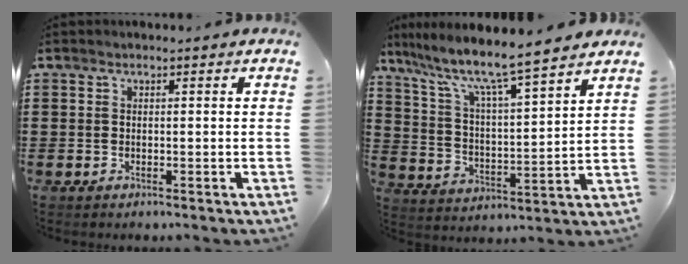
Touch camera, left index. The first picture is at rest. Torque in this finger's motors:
{"motor_torque": [2.14, 0.00, 0.05, -0.07]}